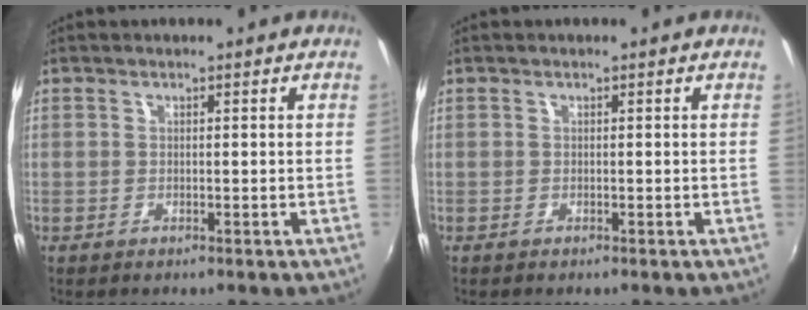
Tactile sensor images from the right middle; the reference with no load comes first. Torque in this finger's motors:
{"motor_torque": [0.10, -0.08, 0.01, 0.00]}